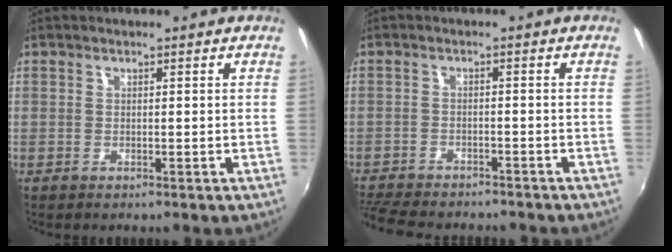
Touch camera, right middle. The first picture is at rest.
{"total": 11.1, "force": [-9.9, 3.0, 4.1], "torque": [-0.109, -0.019, -0.158]}